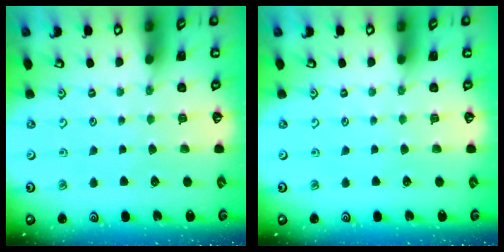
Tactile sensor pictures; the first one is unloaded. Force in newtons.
{"total": 0.0}